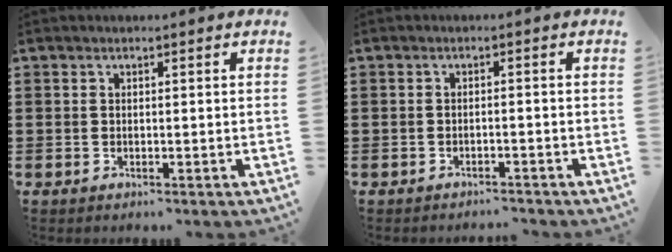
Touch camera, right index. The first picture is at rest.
{"total": 1.2, "force": [-1.1, 0.1, 0.3], "torque": [-0.008, 0.002, -0.024]}